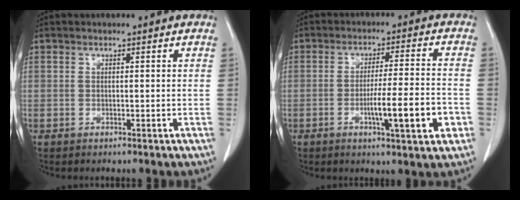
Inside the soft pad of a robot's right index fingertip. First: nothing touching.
{"total": 9.4, "force": [-3.1, 0.6, 8.9], "torque": [-0.140, -0.003, -0.046]}